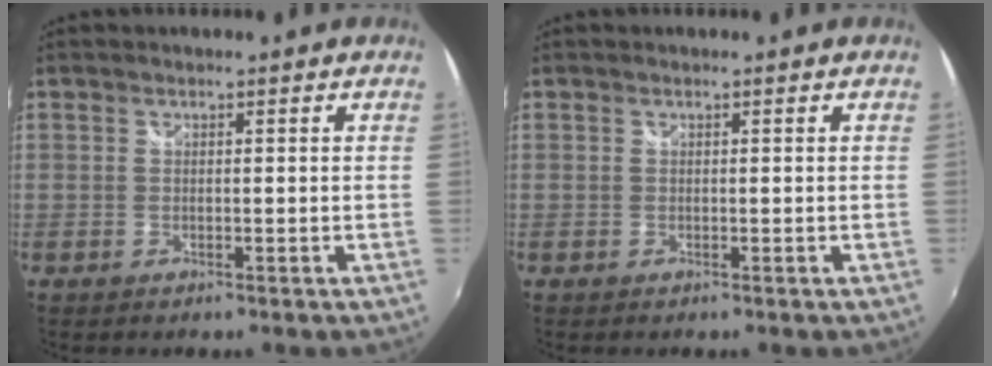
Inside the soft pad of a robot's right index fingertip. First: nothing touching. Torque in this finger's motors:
{"motor_torque": [0.07, 0.12, 0.00, 0.00]}